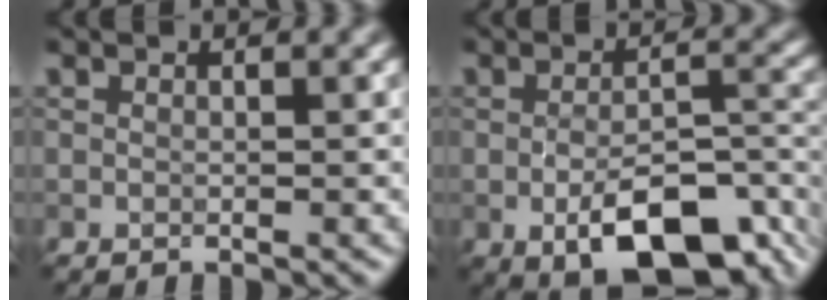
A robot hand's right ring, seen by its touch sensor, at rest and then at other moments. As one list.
[{"total": 8.9, "force": [-4.2, 3.9, 6.9], "torque": [-0.109, -0.004, -0.052]}]